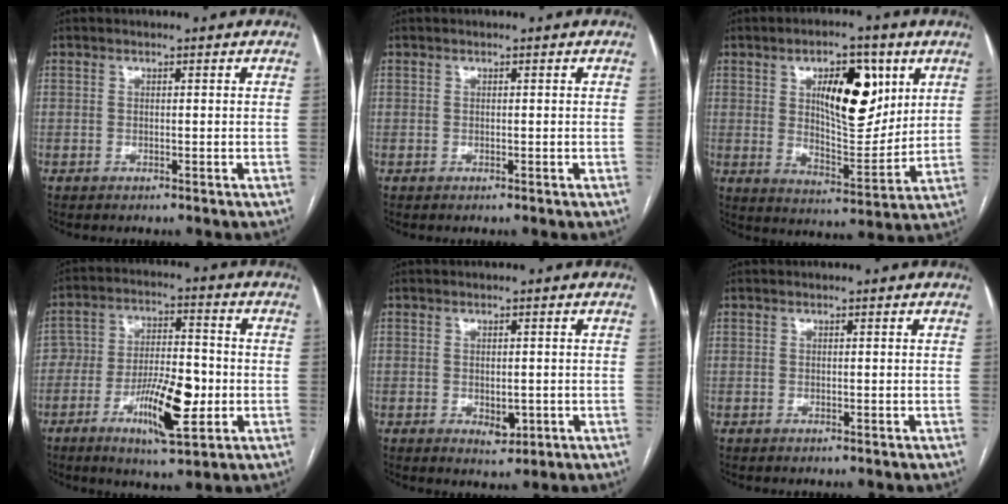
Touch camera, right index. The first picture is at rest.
{"total": 0.0}
{"total": 13.4, "force": [4.9, 5.1, 11.3], "torque": [-0.174, 0.004, 0.086]}
{"total": 11.6, "force": [-3.8, 3.7, 10.3], "torque": [-0.181, 0.003, -0.061]}
{"total": 2.8, "force": [-0.6, 1.7, 2.2], "torque": [-0.029, -0.003, 0.000]}
{"total": 0.0}